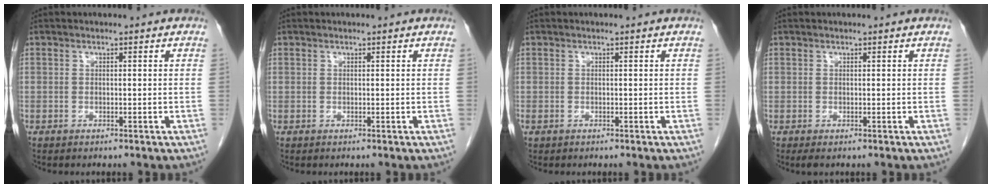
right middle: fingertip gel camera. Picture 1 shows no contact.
{"total": 0.0}
{"total": 0.0}
{"total": 0.9, "force": [-0.5, 0.5, 0.7], "torque": [-0.013, -0.002, -0.003]}